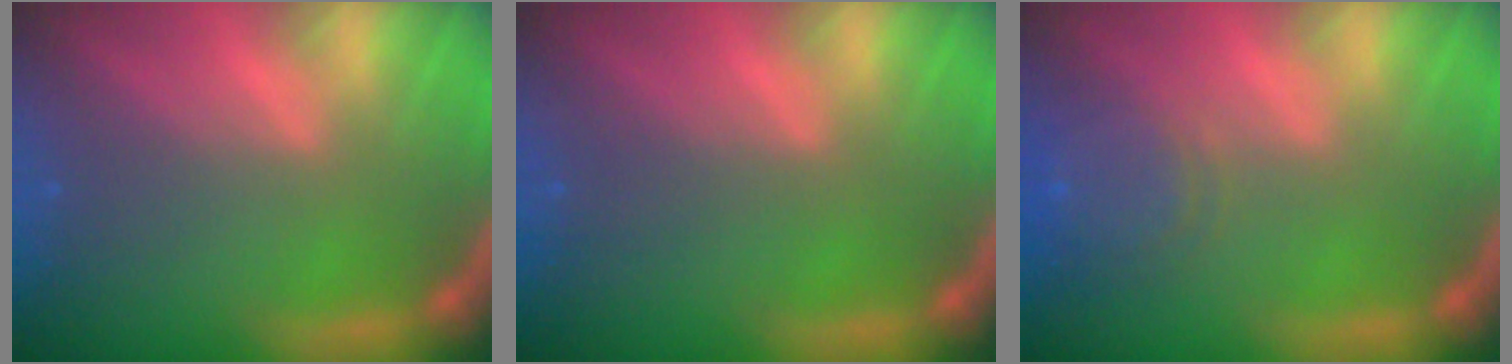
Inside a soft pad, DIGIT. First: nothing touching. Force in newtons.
{"total": 0.0}
{"total": 4.6}